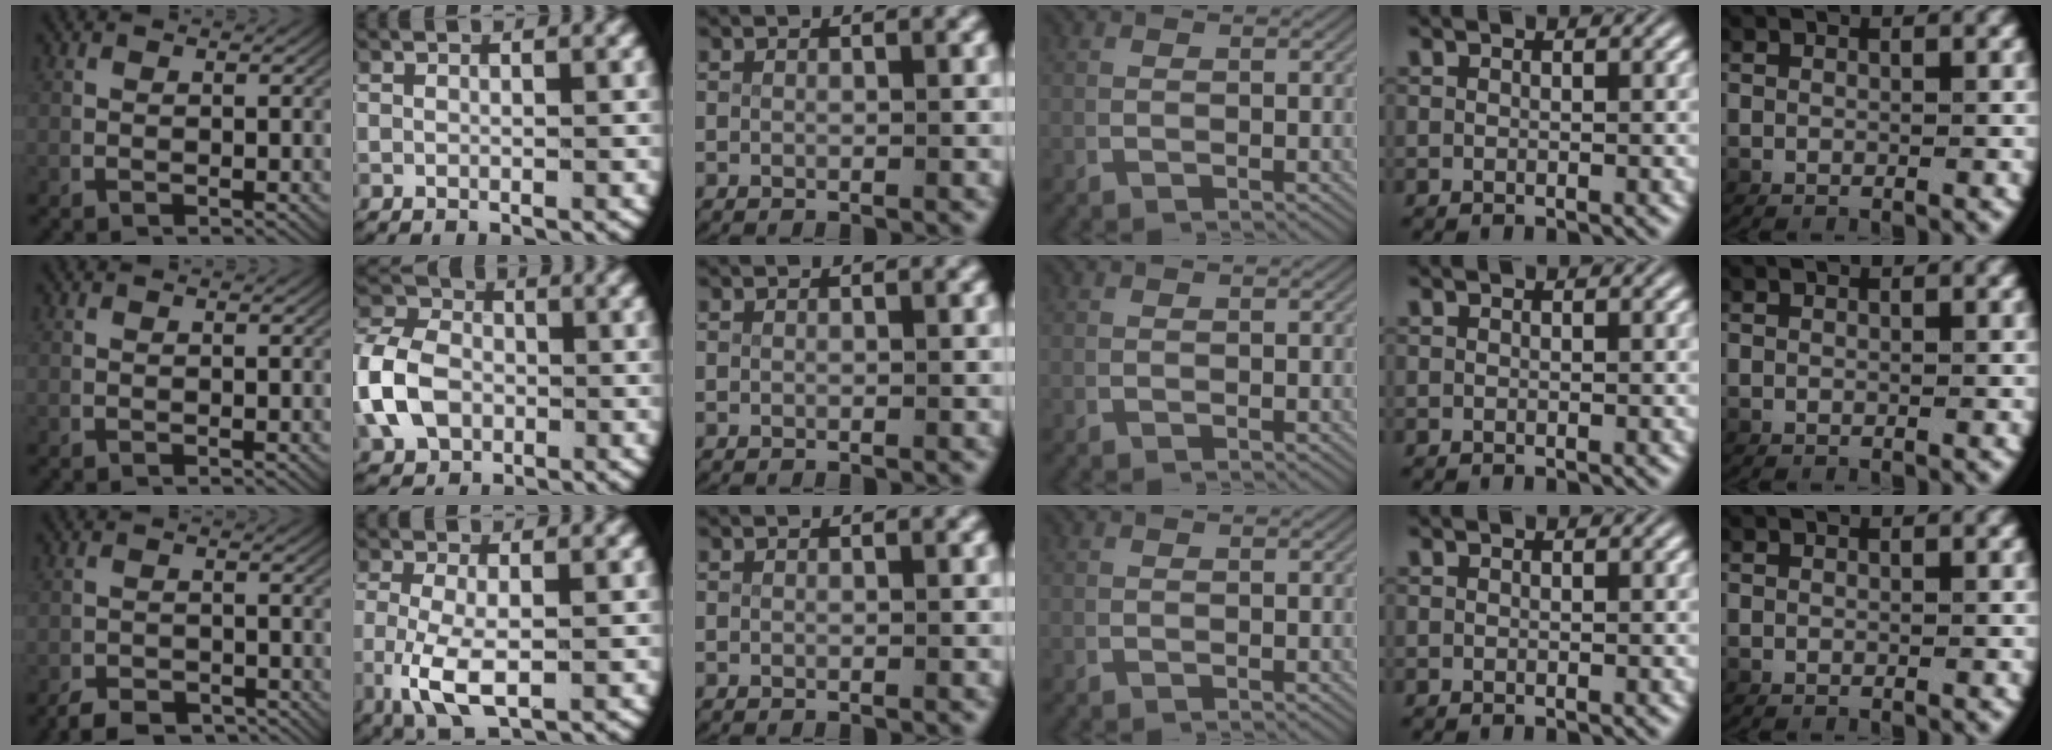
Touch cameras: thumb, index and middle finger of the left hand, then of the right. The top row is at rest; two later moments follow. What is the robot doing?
{"motion": "grasp_and_lifting", "object": "card"}